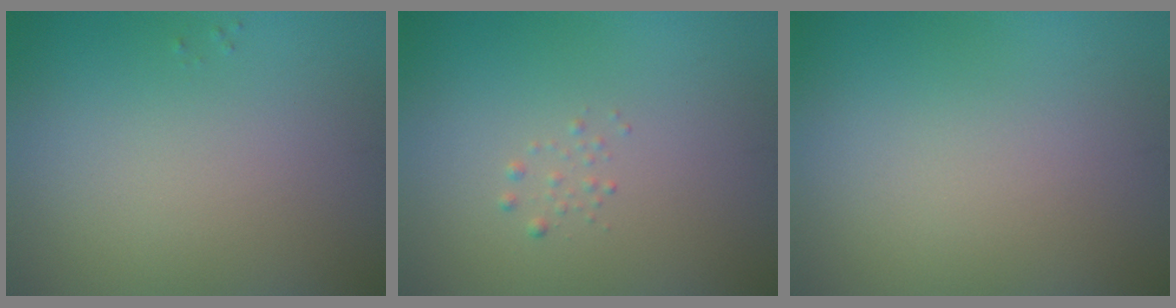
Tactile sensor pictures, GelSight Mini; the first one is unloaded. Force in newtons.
{"total": 0.6, "press": 0.6, "slide": 0.0}
{"total": 0.0}